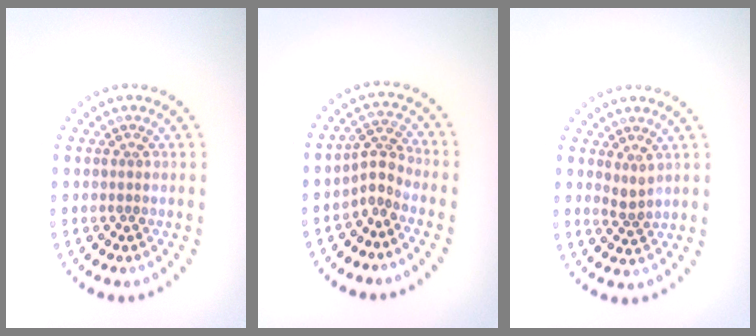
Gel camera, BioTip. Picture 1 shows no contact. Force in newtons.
{"total": 2.4, "press": 1.6, "slide": 1.8}
{"total": 1.4, "press": 1.1, "slide": 0.9}